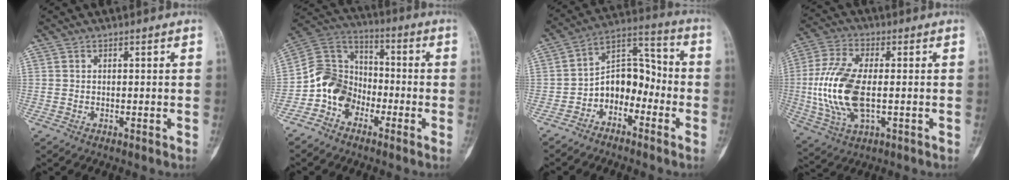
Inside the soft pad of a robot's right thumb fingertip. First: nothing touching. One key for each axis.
{"total": 10.6, "fx": -4.8, "fy": 8.2, "fz": 4.6, "tx": -0.065, "ty": 0.067, "tz": -0.104}
{"total": 9.8, "fx": -3.8, "fy": 6.9, "fz": 5.8, "tx": -0.061, "ty": 0.068, "tz": -0.080}
{"total": 15.1, "fx": -1.0, "fy": 7.5, "fz": 13.1, "tx": -0.285, "ty": 0.002, "tz": -0.014}